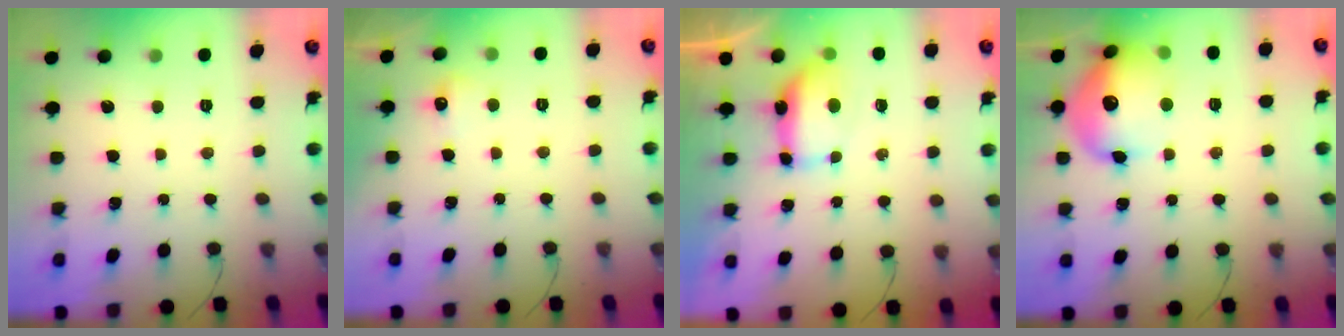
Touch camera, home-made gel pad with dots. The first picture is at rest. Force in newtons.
{"total": 5.0, "press": 4.8, "slide": 1.4}
{"total": 14.1, "press": 9.7, "slide": 10.3}
{"total": 17.4, "press": 17.3, "slide": 2.0}